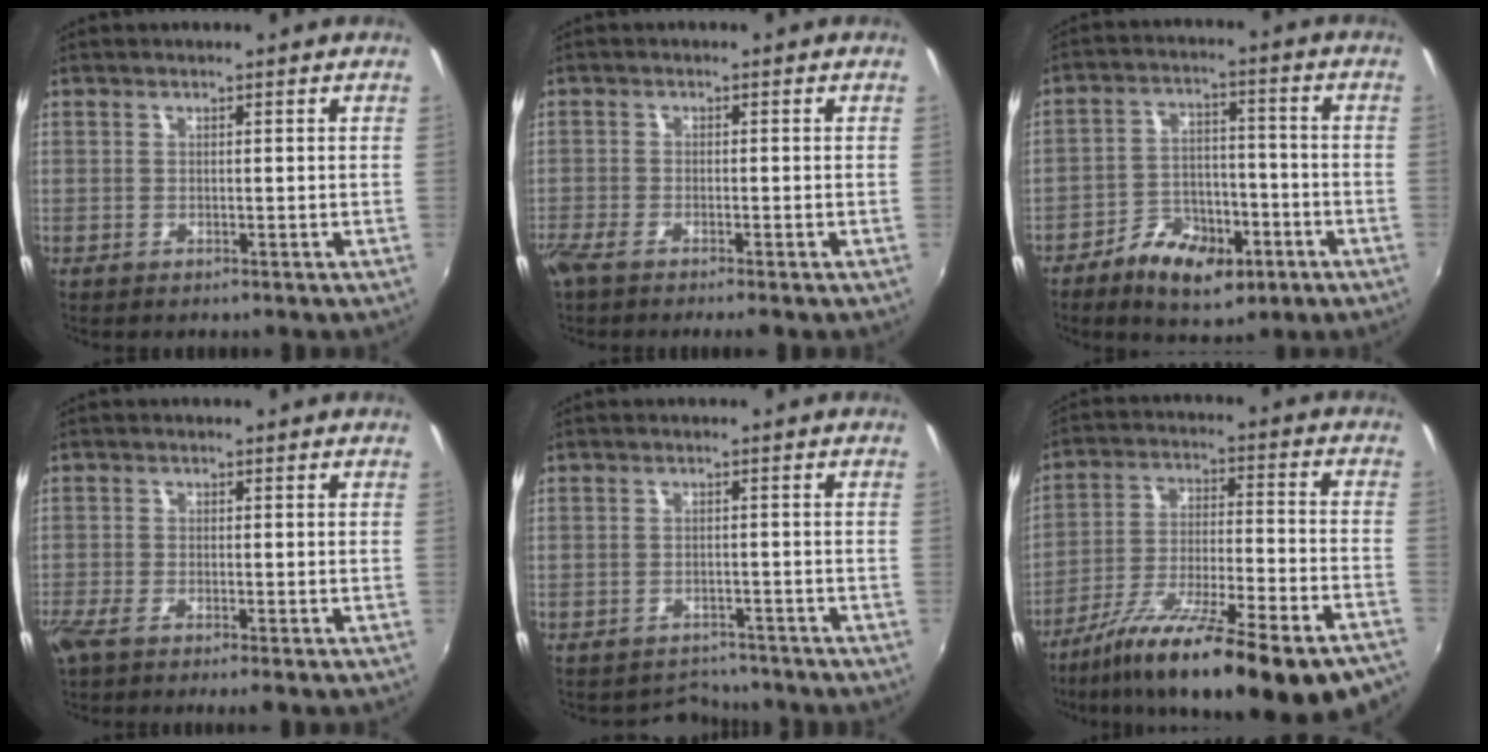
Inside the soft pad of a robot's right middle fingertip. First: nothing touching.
{"total": 3.8, "force": [-3.0, 0.2, 2.2], "torque": [-0.054, -0.015, -0.060]}
{"total": 11.7, "force": [-6.7, 6.0, 7.5], "torque": [-0.153, 0.007, -0.102]}
{"total": 3.8, "force": [-2.8, 0.3, 2.6], "torque": [-0.059, -0.014, -0.055]}
{"total": 3.9, "force": [-3.6, 1.3, -0.5], "torque": [-0.003, 0.009, -0.057]}
{"total": 25.9, "force": [-19.3, 3.6, 16.9], "torque": [-0.286, -0.066, -0.292]}